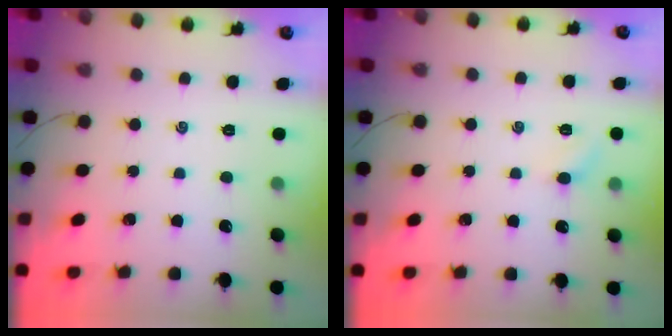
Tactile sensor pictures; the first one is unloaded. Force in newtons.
{"total": 3.1, "press": 3.0, "slide": 1.0}